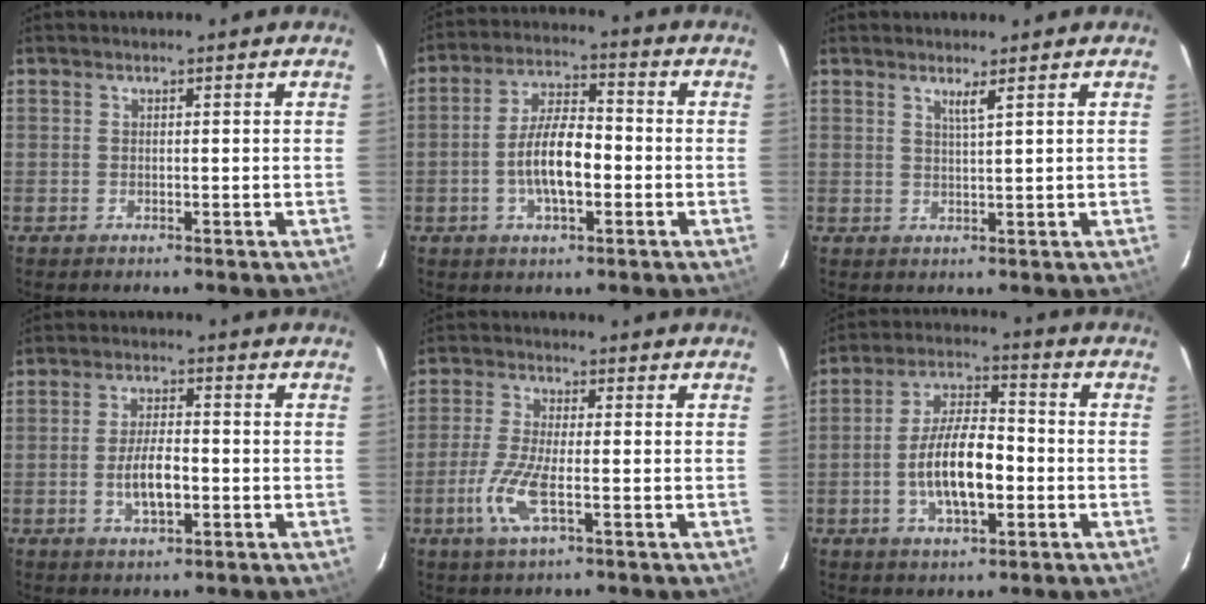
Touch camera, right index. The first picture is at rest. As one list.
[{"total": 9.6, "force": [-2.2, 3.7, 8.5], "torque": [-0.167, 0.007, -0.038]}, {"total": 1.8, "force": [1.2, -0.4, 1.3], "torque": [-0.022, -0.004, 0.020]}, {"total": 6.5, "force": [-1.7, 2.5, 5.8], "torque": [-0.115, -0.002, -0.027]}, {"total": 7.8, "force": [-2.7, 1.8, 7.2], "torque": [-0.158, -0.008, -0.055]}, {"total": 12.0, "force": [-2.9, 4.7, 10.6], "torque": [-0.207, 0.004, -0.048]}]